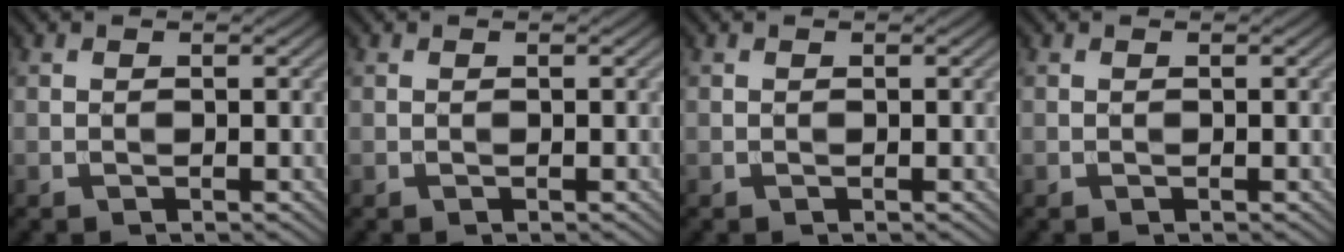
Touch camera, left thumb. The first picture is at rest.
{"total": 0.0}
{"total": 0.0}
{"total": 0.0}